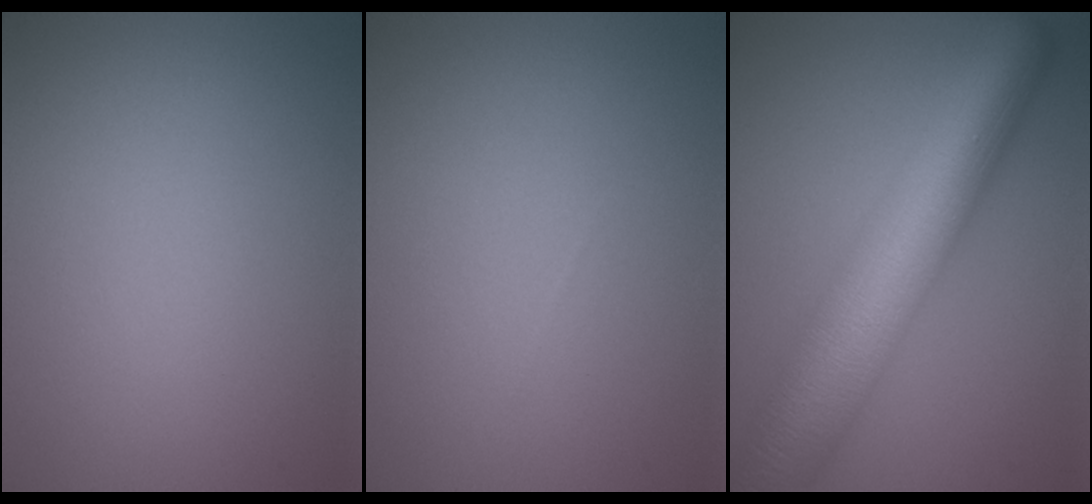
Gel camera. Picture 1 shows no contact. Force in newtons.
{"total": 0.0}
{"total": 11.9, "press": 11.9, "slide": 0.2}